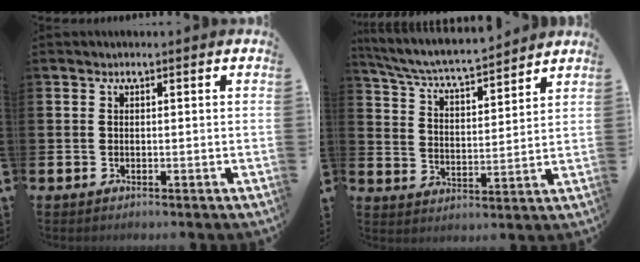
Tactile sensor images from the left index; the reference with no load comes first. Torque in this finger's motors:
{"motor_torque": [0.58, -0.54, 0.65, 0.12]}